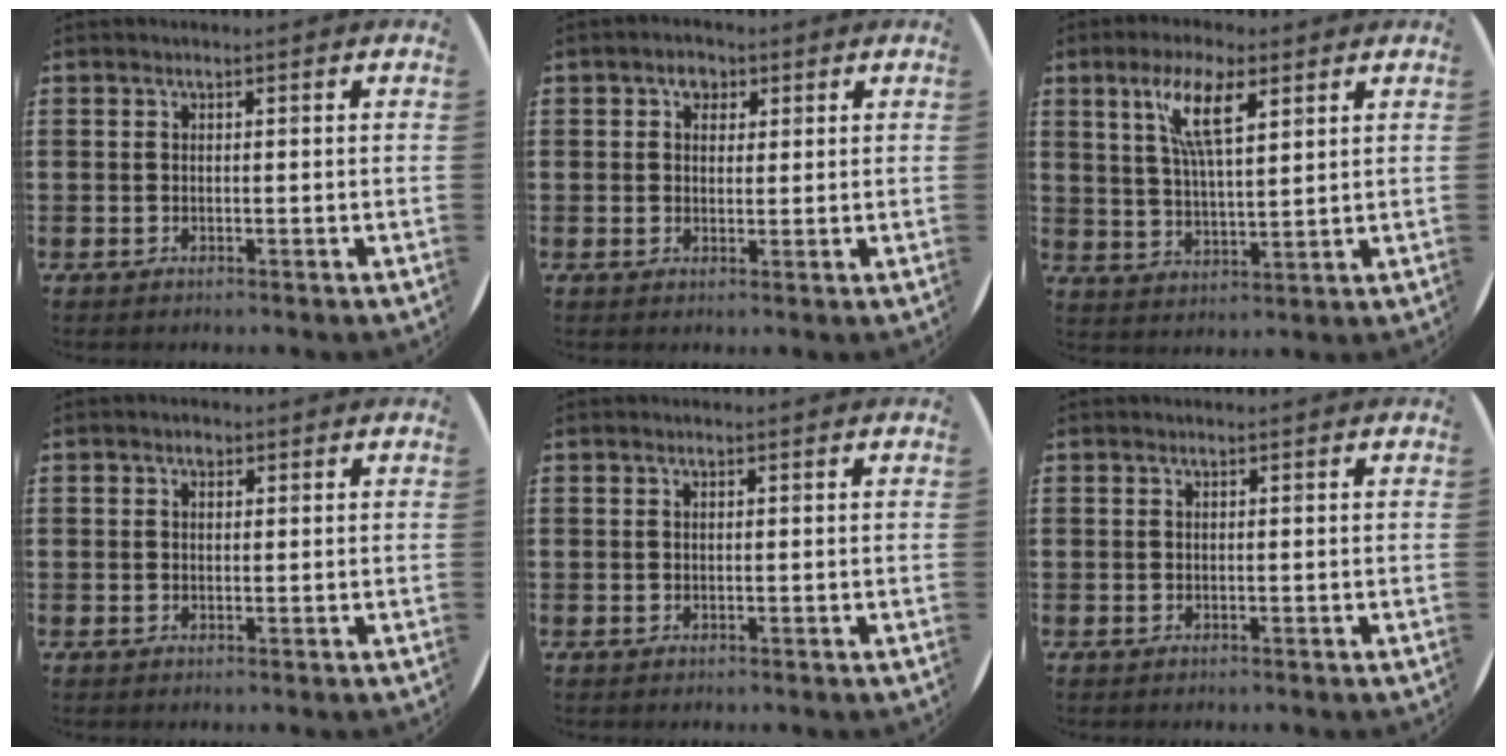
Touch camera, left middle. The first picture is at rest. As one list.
[{"total": 2.7, "force": [1.6, 1.9, 1.2], "torque": [-0.002, -0.001, 0.023]}, {"total": 8.6, "force": [5.1, 2.4, 6.5], "torque": [-0.135, 0.000, 0.086]}, {"total": 1.2, "force": [0.7, 0.8, 0.6], "torque": [-0.005, 0.003, 0.011]}, {"total": 0.0}, {"total": 0.0}]